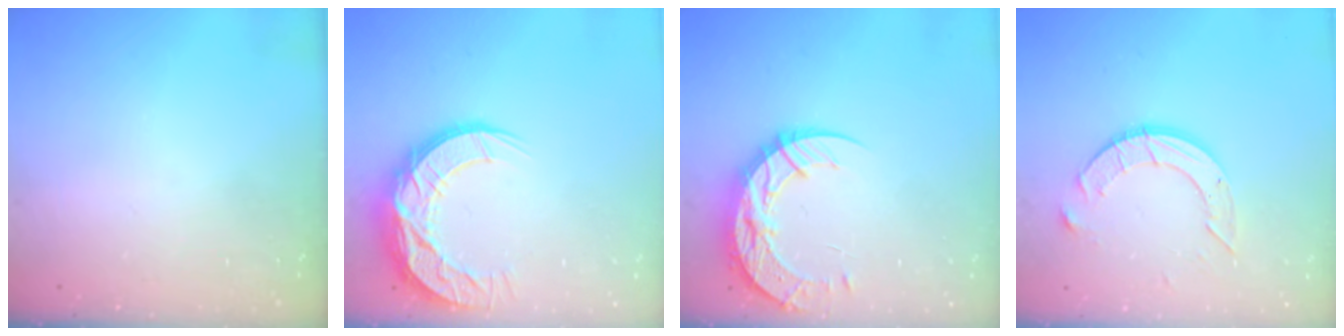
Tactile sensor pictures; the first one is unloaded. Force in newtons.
{"total": 15.4, "press": 15.3, "slide": 1.0}
{"total": 13.9, "press": 13.8, "slide": 1.0}
{"total": 9.8, "press": 9.8, "slide": 0.9}